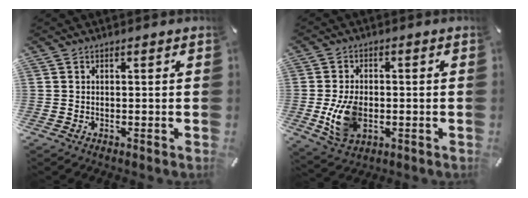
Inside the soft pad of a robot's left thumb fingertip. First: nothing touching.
{"total": 9.8, "force": [-1.6, 6.4, 7.3], "torque": [-0.155, -0.003, -0.028]}